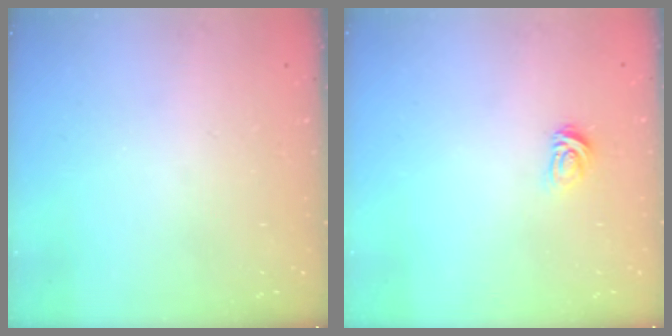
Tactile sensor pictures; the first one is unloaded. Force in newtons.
{"total": 3.4, "press": 3.4, "slide": 0.5}